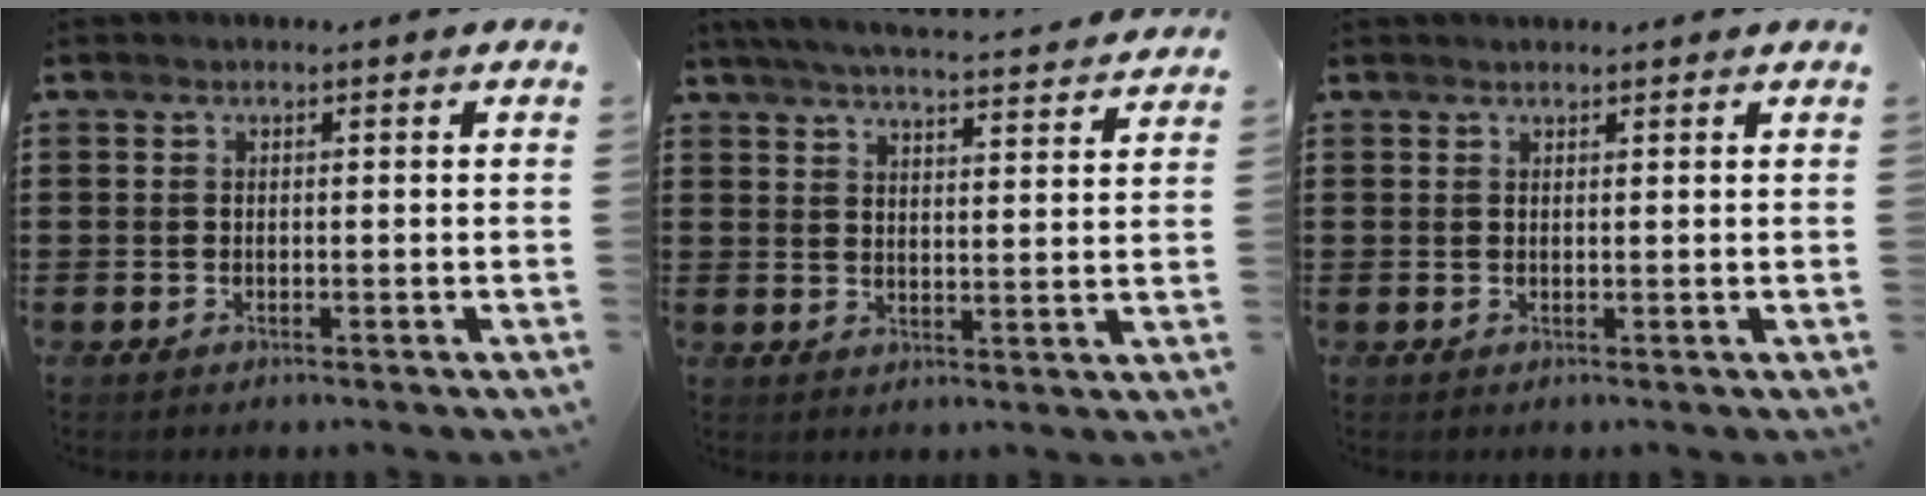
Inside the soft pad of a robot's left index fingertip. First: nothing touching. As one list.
[{"total": 5.4, "force": [5.1, -0.6, 1.7], "torque": [-0.052, -0.035, 0.087]}, {"total": 0.7, "force": [0.7, -0.1, 0.1], "torque": [-0.002, -0.001, 0.015]}]